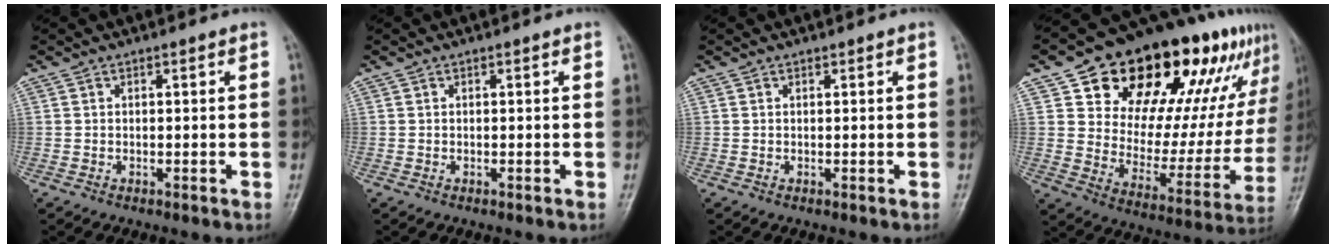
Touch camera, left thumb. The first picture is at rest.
{"total": 0.0}
{"total": 0.0}
{"total": 30.9, "force": [17.2, 15.6, 20.3], "torque": [-0.253, -0.022, 0.266]}